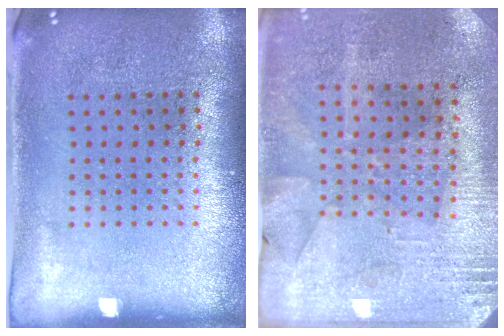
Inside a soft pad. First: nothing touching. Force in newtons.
{"total": 2.8, "press": 2.5, "slide": 1.1}